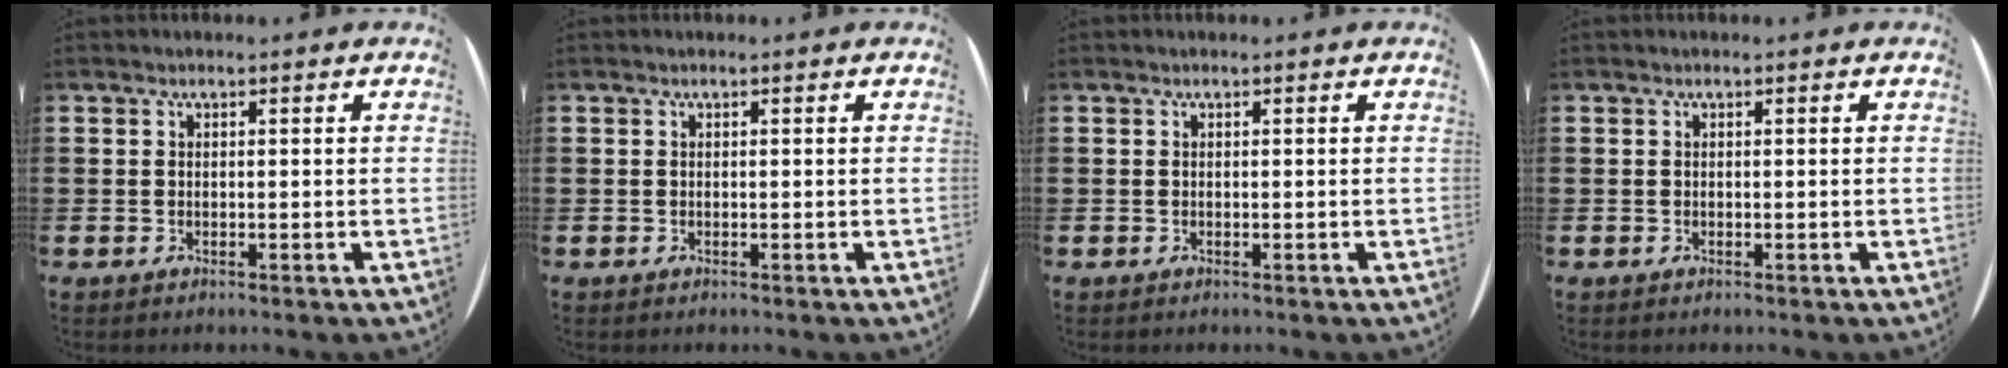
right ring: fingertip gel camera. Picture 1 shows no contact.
{"total": 0.0}
{"total": 0.0}
{"total": 0.0}